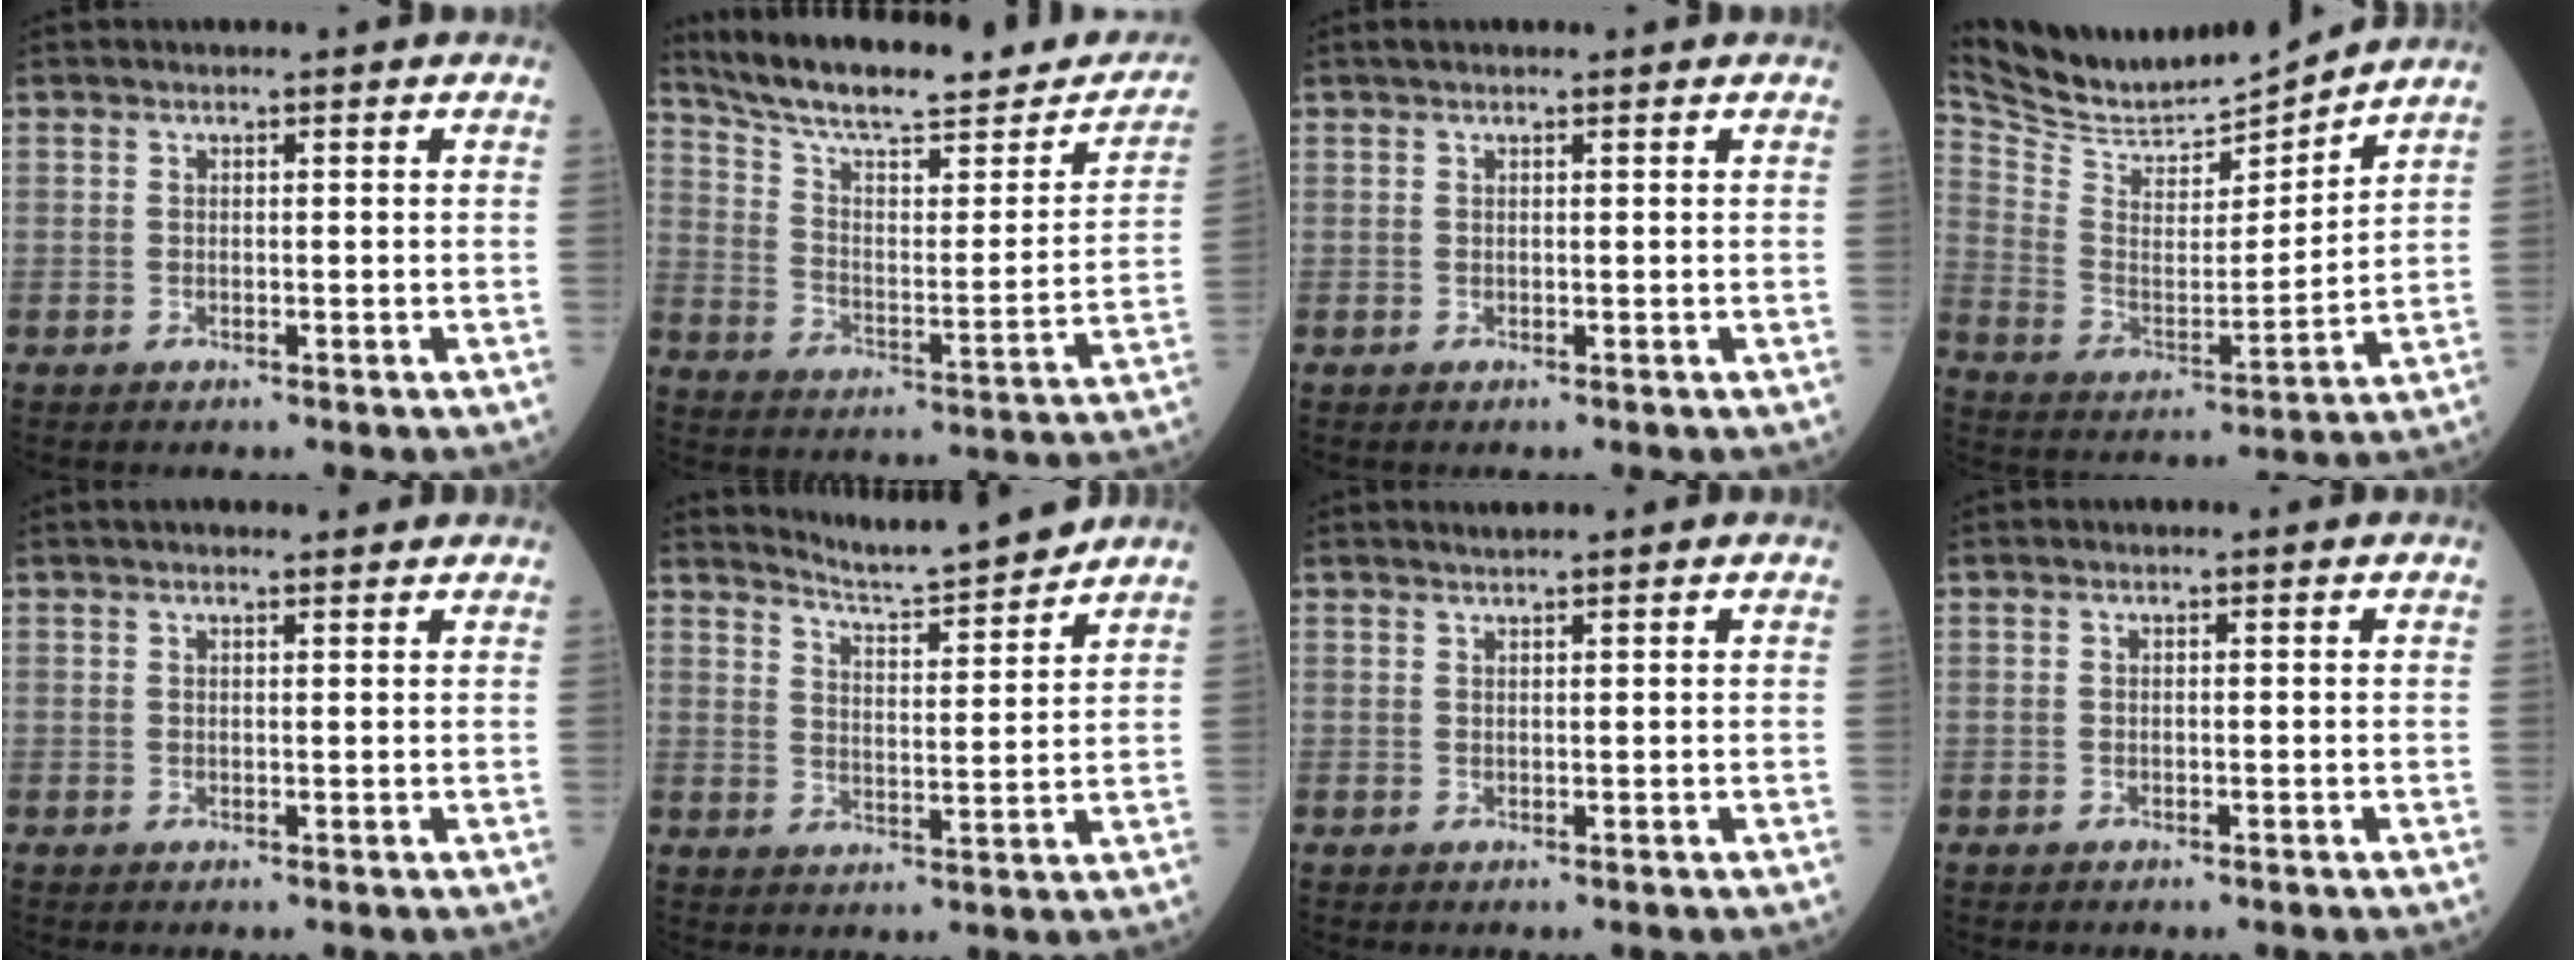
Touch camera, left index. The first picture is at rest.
{"total": 24.1, "force": [21.1, 5.0, 10.6], "torque": [-0.155, -0.024, 0.291]}
{"total": 1.9, "force": [1.6, 0.4, 0.9], "torque": [-0.016, 0.020, 0.025]}
{"total": 13.0, "force": [12.8, 1.2, 1.8], "torque": [-0.055, -0.011, 0.239]}
{"total": 4.8, "force": [4.3, 0.8, 2.0], "torque": [-0.023, 0.025, 0.053]}
{"total": 9.0, "force": [8.8, -0.6, 2.1], "torque": [-0.046, -0.008, 0.140]}
{"total": 1.1, "force": [1.0, -0.2, 0.3], "torque": [-0.007, 0.002, 0.022]}
{"total": 0.0}